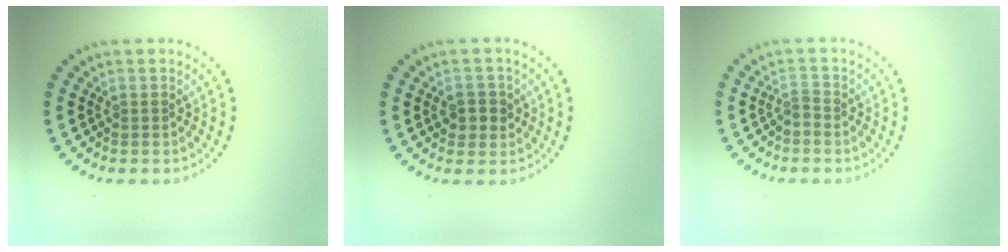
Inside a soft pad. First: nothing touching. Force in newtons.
{"total": 2.3, "press": 2.3, "slide": 0.6}
{"total": 0.8, "press": 0.4, "slide": 0.7}